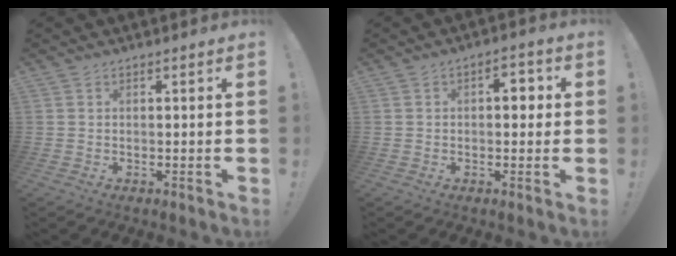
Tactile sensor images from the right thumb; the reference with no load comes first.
{"total": 5.0, "force": [0.7, 3.2, 3.8], "torque": [-0.034, 0.005, 0.002]}